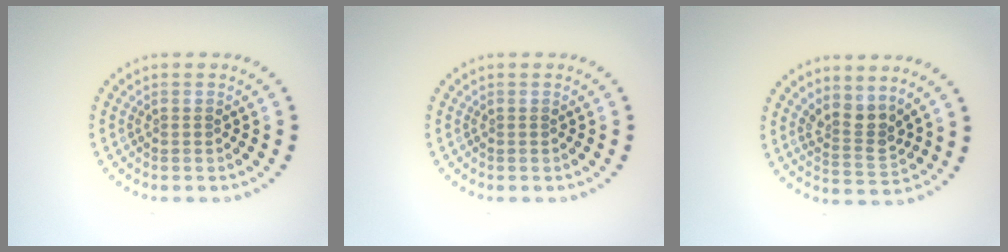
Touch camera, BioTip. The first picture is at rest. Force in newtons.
{"total": 0.0}
{"total": 2.7, "press": 2.2, "slide": 1.7}